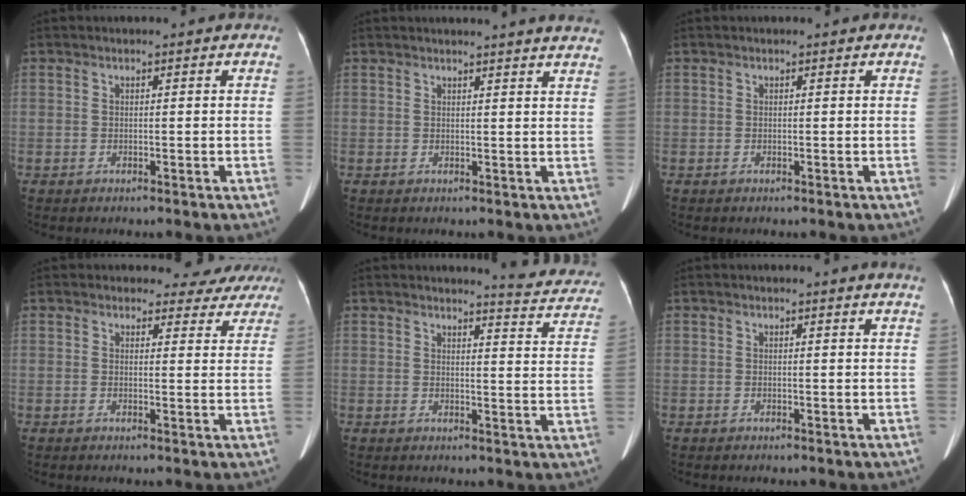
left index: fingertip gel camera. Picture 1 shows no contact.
{"total": 11.4, "force": [10.9, -0.3, 3.5], "torque": [-0.041, -0.028, 0.105]}
{"total": 0.0}
{"total": 8.2, "force": [7.5, 3.3, -0.1], "torque": [0.039, -0.012, 0.055]}
{"total": 9.4, "force": [9.1, 0.8, 2.2], "torque": [-0.013, -0.043, 0.083]}
{"total": 3.7, "force": [3.5, -0.6, 1.2], "torque": [-0.014, -0.009, 0.021]}